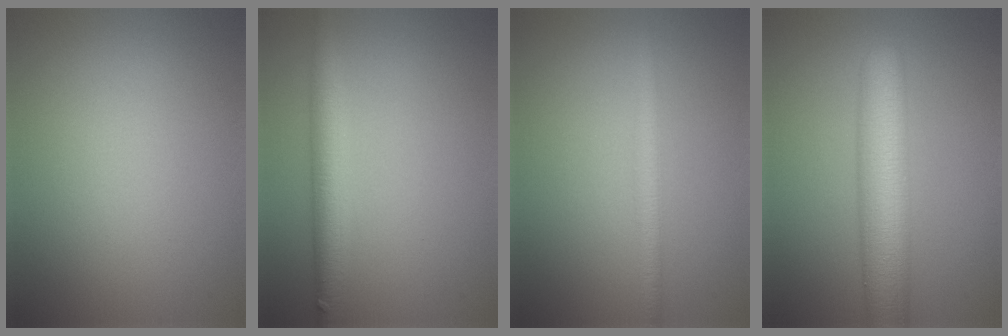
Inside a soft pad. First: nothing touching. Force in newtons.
{"total": 3.8, "press": 3.8, "slide": 0.3}
{"total": 2.2, "press": 2.2, "slide": 0.1}
{"total": 8.1, "press": 8.1, "slide": 0.3}